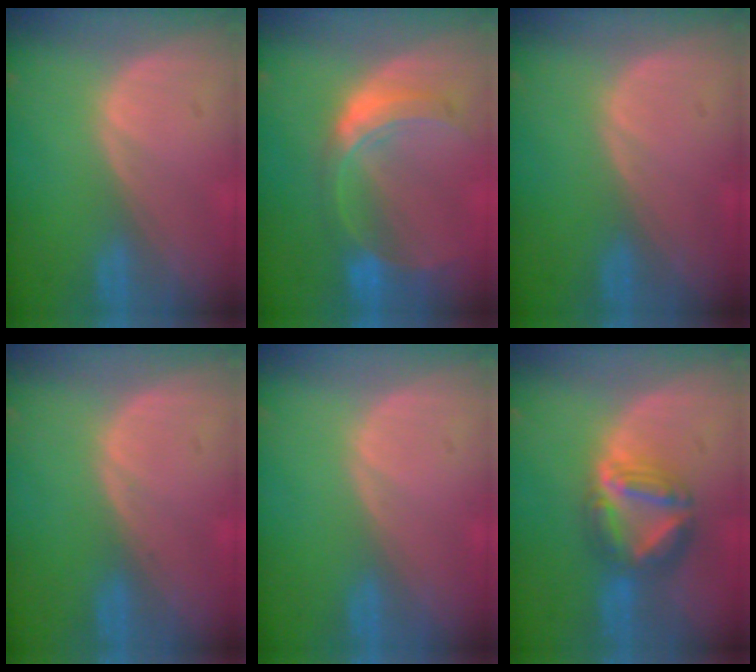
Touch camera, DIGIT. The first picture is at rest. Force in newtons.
{"total": 7.6, "press": 6.7, "slide": 3.6}
{"total": 0.0}
{"total": 0.5, "press": 0.1, "slide": 0.5}
{"total": 0.0}
{"total": 7.5, "press": 6.6, "slide": 3.4}